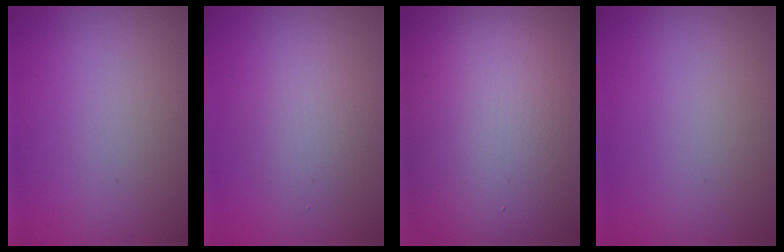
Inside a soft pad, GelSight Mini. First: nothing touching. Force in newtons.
{"total": 2.5, "press": 2.5, "slide": 0.1}
{"total": 22.7, "press": 22.7, "slide": 1.2}
{"total": 0.0}